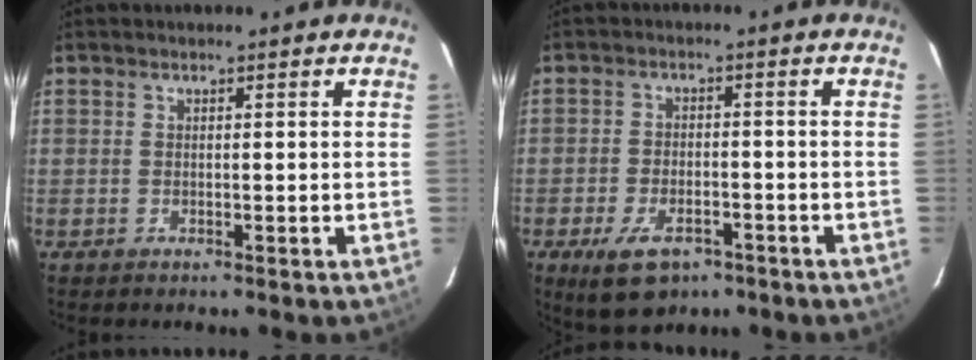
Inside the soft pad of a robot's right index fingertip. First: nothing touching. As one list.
[{"total": 9.3, "force": [-5.8, 5.0, 5.4], "torque": [-0.121, -0.012, -0.089]}]